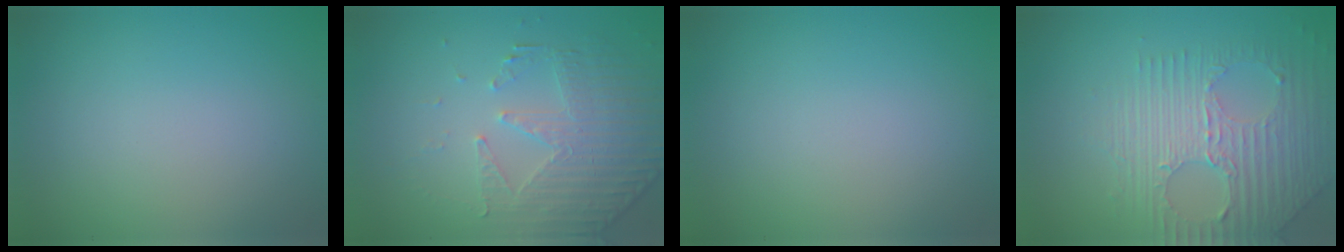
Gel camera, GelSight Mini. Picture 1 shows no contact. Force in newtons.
{"total": 4.7, "press": 3.4, "slide": 3.2}
{"total": 0.0}
{"total": 7.1, "press": 4.7, "slide": 5.3}